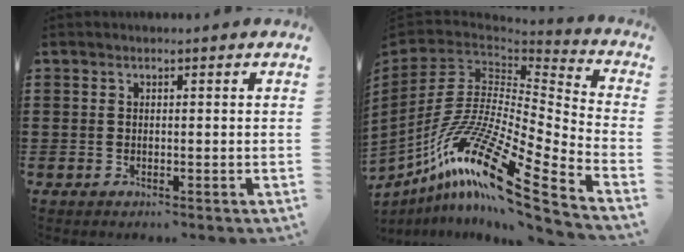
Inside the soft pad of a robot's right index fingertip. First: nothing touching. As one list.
[{"total": 18.4, "force": [-10.8, 3.9, 14.3], "torque": [-0.317, 0.005, -0.216]}]